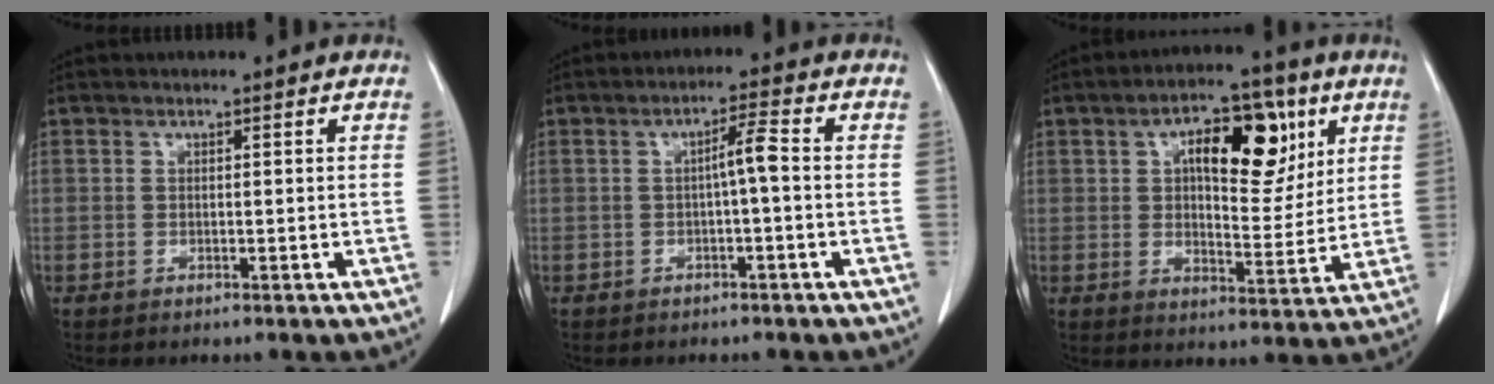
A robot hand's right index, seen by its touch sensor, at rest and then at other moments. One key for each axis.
{"total": 3.2, "fx": -0.3, "fy": 0.1, "fz": 3.2, "tx": -0.052, "ty": 0.008, "tz": -0.005}
{"total": 12.9, "fx": 4.9, "fy": 5.4, "fz": 10.7, "tx": -0.156, "ty": 0.022, "tz": 0.077}